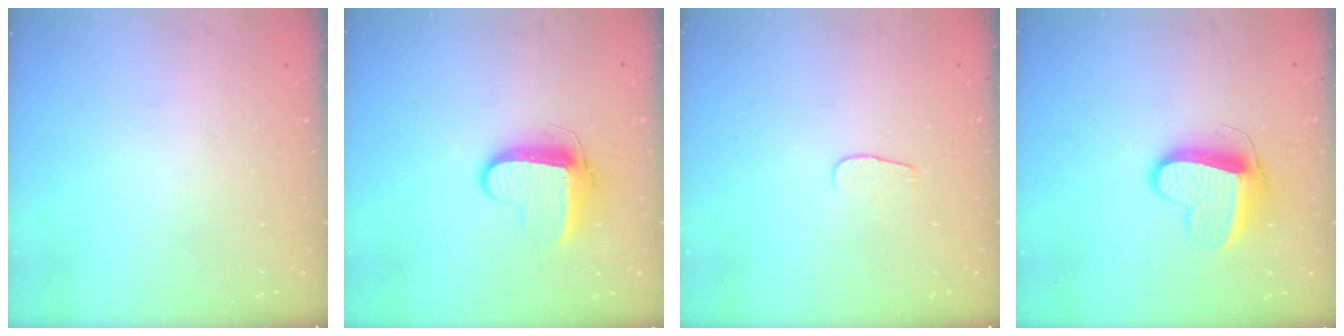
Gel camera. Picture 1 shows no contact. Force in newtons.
{"total": 9.6, "press": 9.6, "slide": 0.8}
{"total": 3.6, "press": 3.6, "slide": 0.4}
{"total": 10.7, "press": 10.7, "slide": 0.5}